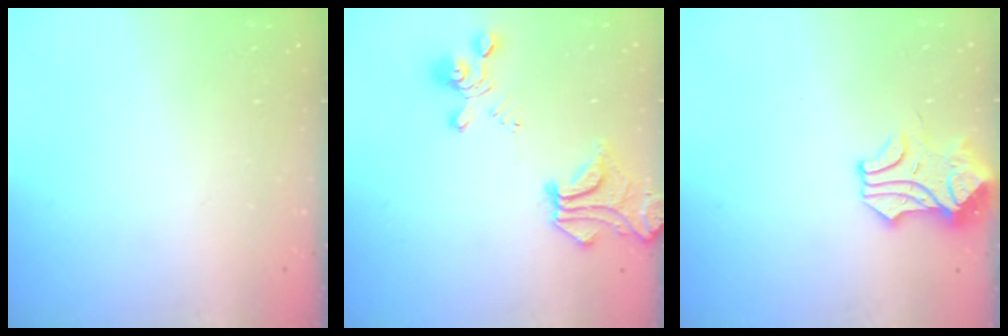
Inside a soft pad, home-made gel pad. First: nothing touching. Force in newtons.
{"total": 10.3, "press": 9.7, "slide": 3.5}
{"total": 1.2, "press": 1.1, "slide": 0.5}